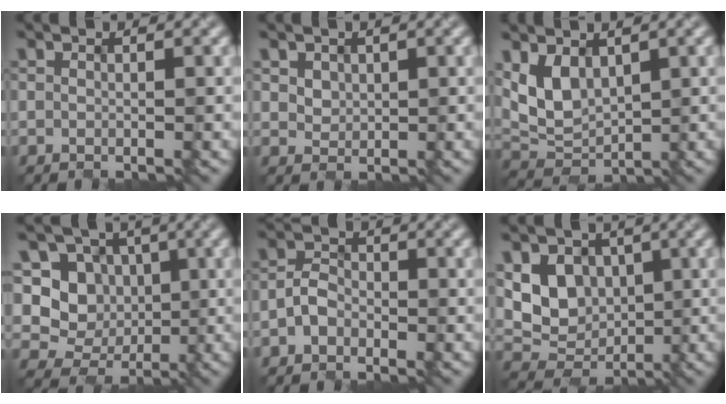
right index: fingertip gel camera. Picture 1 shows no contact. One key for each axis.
{"total": 1.8, "fx": 1.0, "fy": 1.5, "fz": 0.5, "tx": -0.019, "ty": 0.004, "tz": 0.021}
{"total": 4.2, "fx": 1.4, "fy": 2.8, "fz": 2.8, "tx": -0.059, "ty": -0.006, "tz": 0.029}
{"total": 6.0, "fx": 0.4, "fy": 5.4, "fz": 2.4, "tx": -0.033, "ty": -0.002, "tz": -0.013}
{"total": 2.5, "fx": -1.4, "fy": 1.7, "fz": 1.2, "tx": -0.020, "ty": 0.005, "tz": -0.034}
{"total": 6.6, "fx": 1.2, "fy": 5.3, "fz": 3.7, "tx": -0.069, "ty": -0.002, "tz": 0.011}